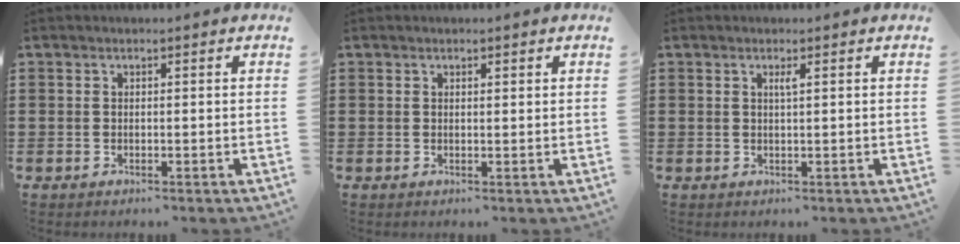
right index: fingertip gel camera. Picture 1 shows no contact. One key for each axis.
{"total": 0.6, "fx": 0.4, "fy": 0.3, "fz": 0.4, "tx": -0.008, "ty": 0.003, "tz": 0.008}
{"total": 0.9, "fx": 0.4, "fy": 0.0, "fz": 0.9, "tx": -0.016, "ty": -0.002, "tz": 0.007}